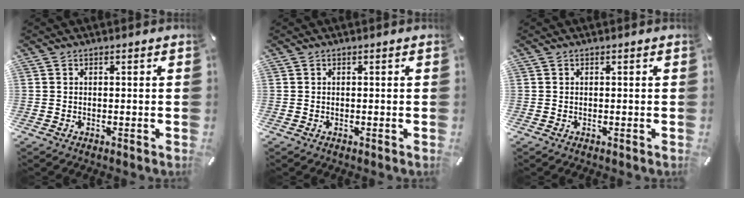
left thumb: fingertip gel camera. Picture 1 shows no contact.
{"total": 0.0}
{"total": 0.0}